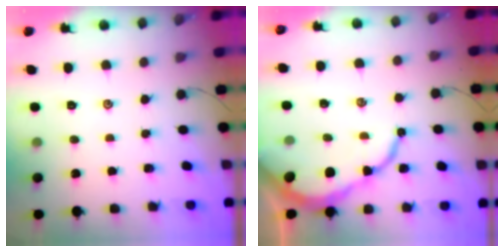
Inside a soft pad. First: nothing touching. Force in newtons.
{"total": 9.6, "press": 9.6, "slide": 1.1}